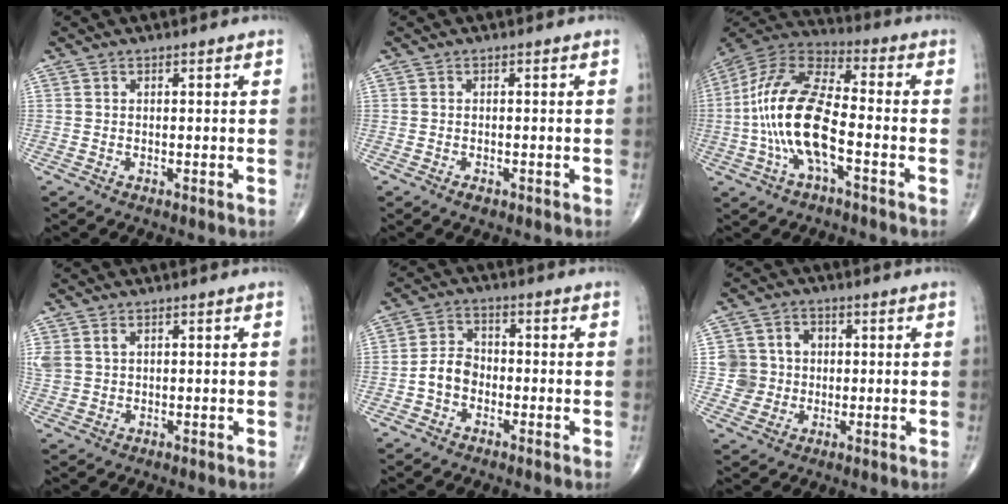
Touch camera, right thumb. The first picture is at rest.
{"total": 1.2, "force": [-0.7, 0.7, 0.7], "torque": [-0.009, 0.003, -0.008]}
{"total": 17.4, "force": [-3.7, 7.0, 15.5], "torque": [-0.324, 0.039, -0.072]}
{"total": 4.5, "force": [1.6, 3.1, 2.7], "torque": [-0.073, 0.010, 0.044]}
{"total": 5.5, "force": [-1.8, 4.2, 3.1], "torque": [-0.045, 0.025, -0.042]}
{"total": 7.4, "force": [0.4, 7.2, 1.6], "torque": [0.004, 0.009, 0.006]}